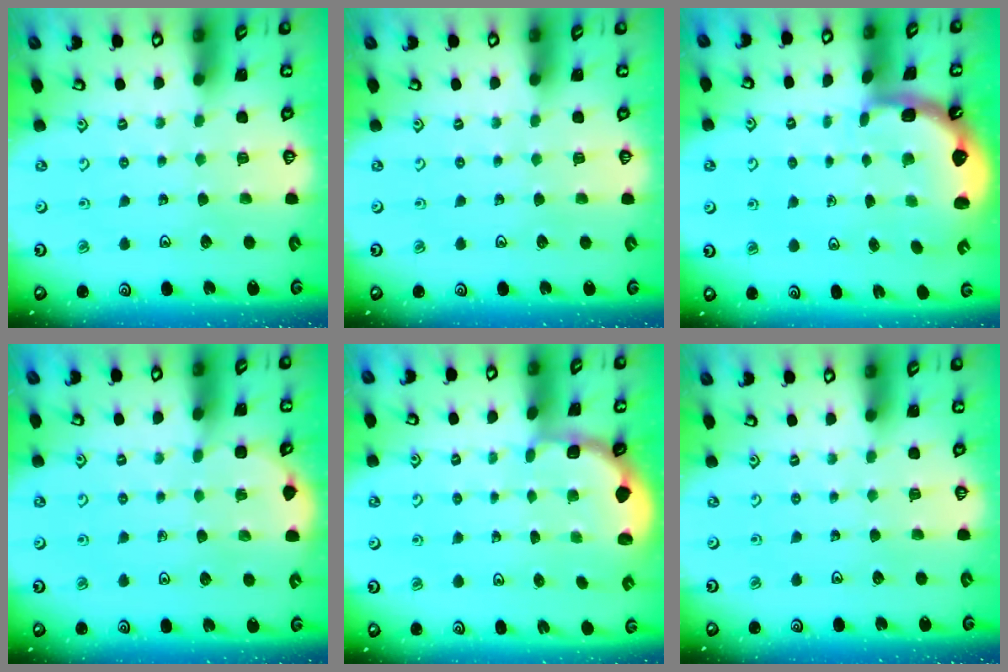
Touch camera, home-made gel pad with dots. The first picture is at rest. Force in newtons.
{"total": 0.0}
{"total": 2.7, "press": 1.5, "slide": 2.2}
{"total": 3.0, "press": 3.0, "slide": 0.3}
{"total": 1.9, "press": 1.7, "slide": 0.8}
{"total": 0.0}